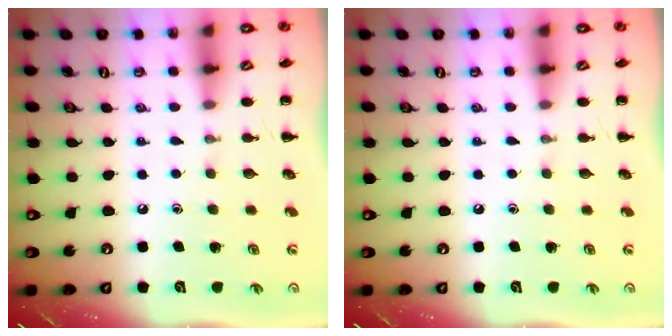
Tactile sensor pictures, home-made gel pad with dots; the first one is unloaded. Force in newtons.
{"total": 0.0}